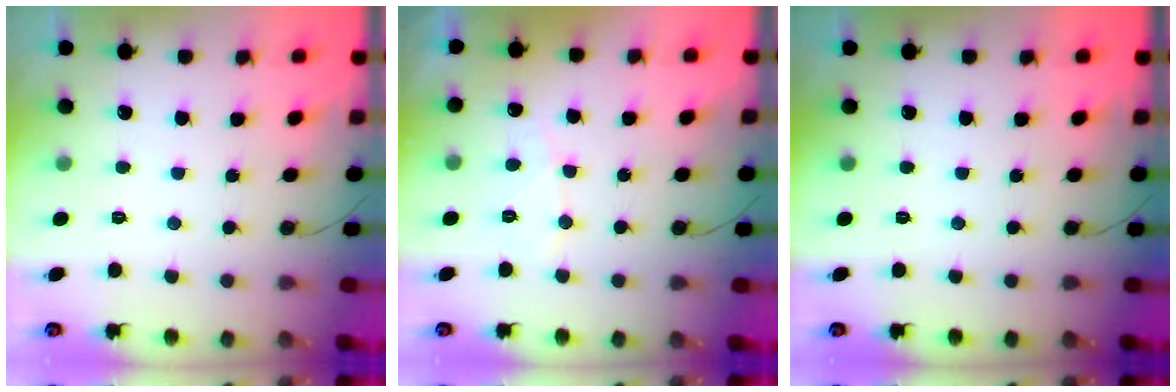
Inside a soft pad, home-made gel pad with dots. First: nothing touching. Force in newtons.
{"total": 4.4, "press": 4.4, "slide": 0.4}
{"total": 0.0}